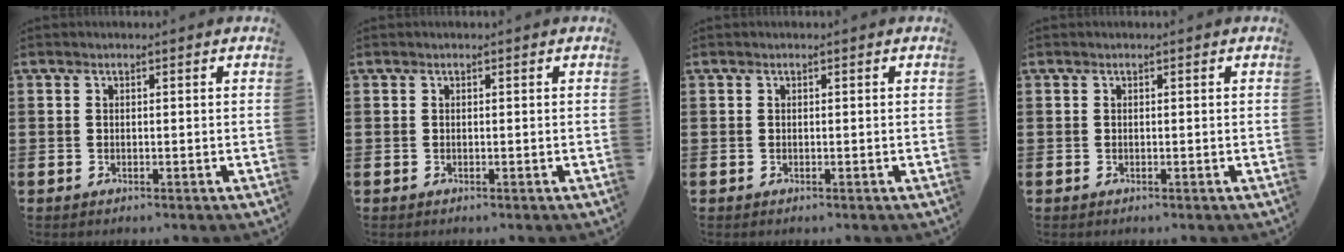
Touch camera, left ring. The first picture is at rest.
{"total": 0.0}
{"total": 0.0}
{"total": 0.0}